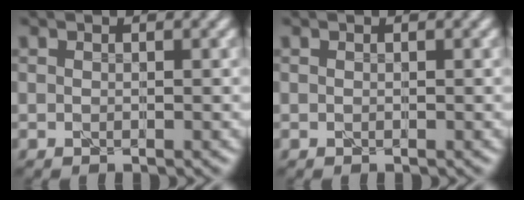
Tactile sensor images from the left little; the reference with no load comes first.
{"total": 0.0}